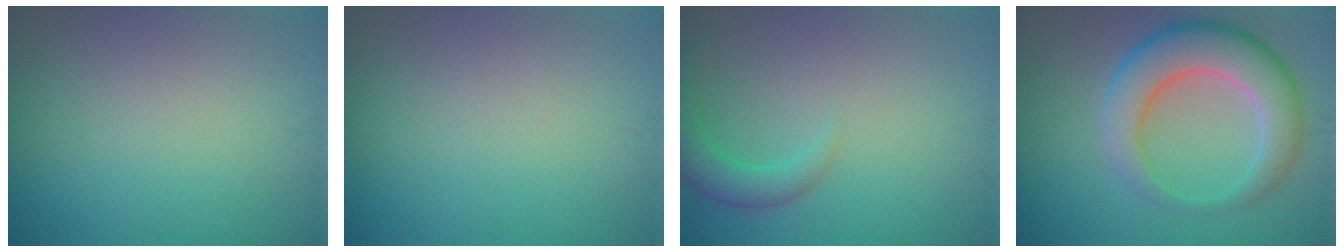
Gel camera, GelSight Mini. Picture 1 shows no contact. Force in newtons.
{"total": 0.0}
{"total": 2.9, "press": 2.9, "slide": 0.2}
{"total": 7.1, "press": 7.1, "slide": 0.5}